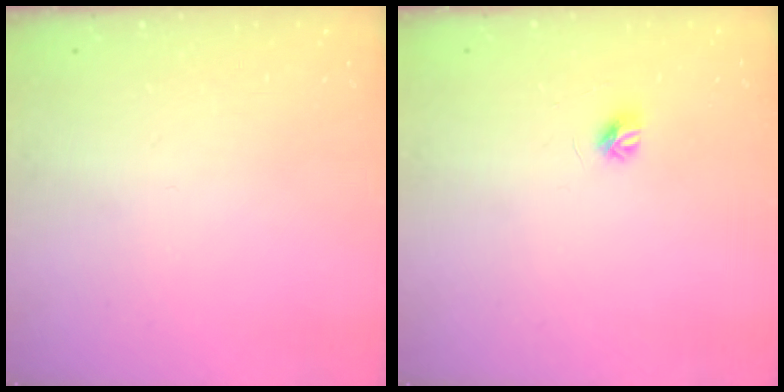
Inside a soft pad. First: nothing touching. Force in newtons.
{"total": 4.1, "press": 4.0, "slide": 0.4}